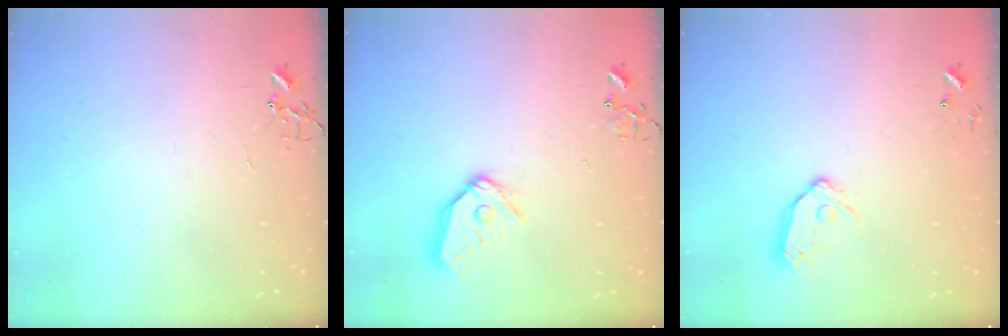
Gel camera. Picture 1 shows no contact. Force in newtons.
{"total": 12.5, "press": 12.4, "slide": 1.6}
{"total": 9.2, "press": 9.1, "slide": 0.8}